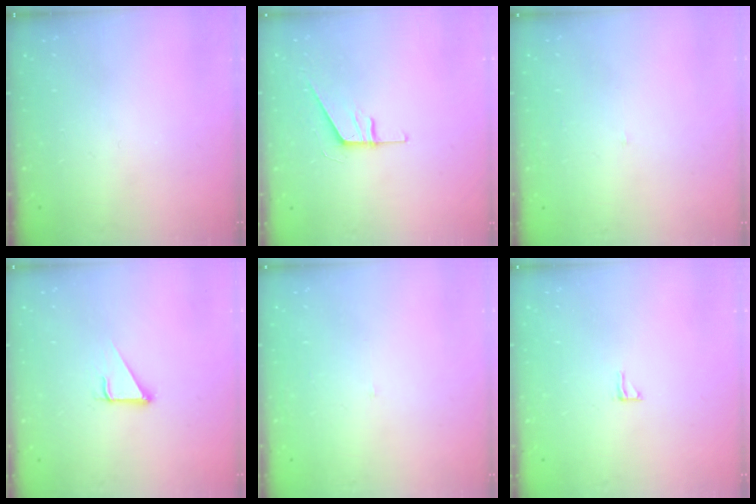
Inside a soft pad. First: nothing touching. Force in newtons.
{"total": 5.9, "press": 5.9, "slide": 0.6}
{"total": 2.0, "press": 2.0, "slide": 0.1}
{"total": 2.9, "press": 2.8, "slide": 0.2}
{"total": 2.0, "press": 2.0, "slide": 0.1}
{"total": 4.3, "press": 4.3, "slide": 0.3}